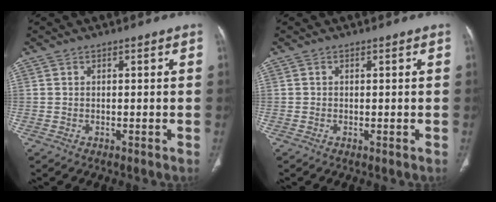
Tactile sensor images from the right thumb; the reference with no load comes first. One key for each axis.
{"total": 0.0}